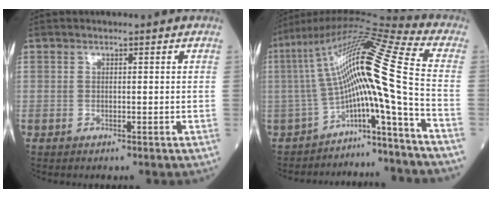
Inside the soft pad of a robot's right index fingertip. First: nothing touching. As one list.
[{"total": 14.7, "force": [-4.6, -1.4, 13.9], "torque": [-0.247, 0.048, -0.078]}]